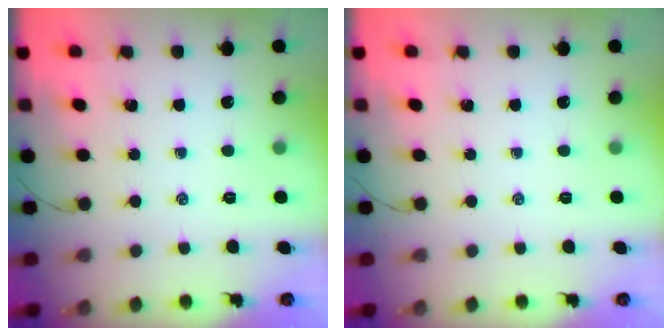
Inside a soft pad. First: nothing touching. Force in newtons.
{"total": 0.0}